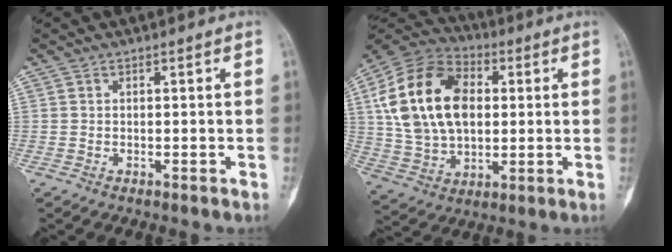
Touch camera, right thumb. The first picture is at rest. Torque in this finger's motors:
{"motor_torque": [-0.79, 2.22, 2.17, 0.60, 0.57]}